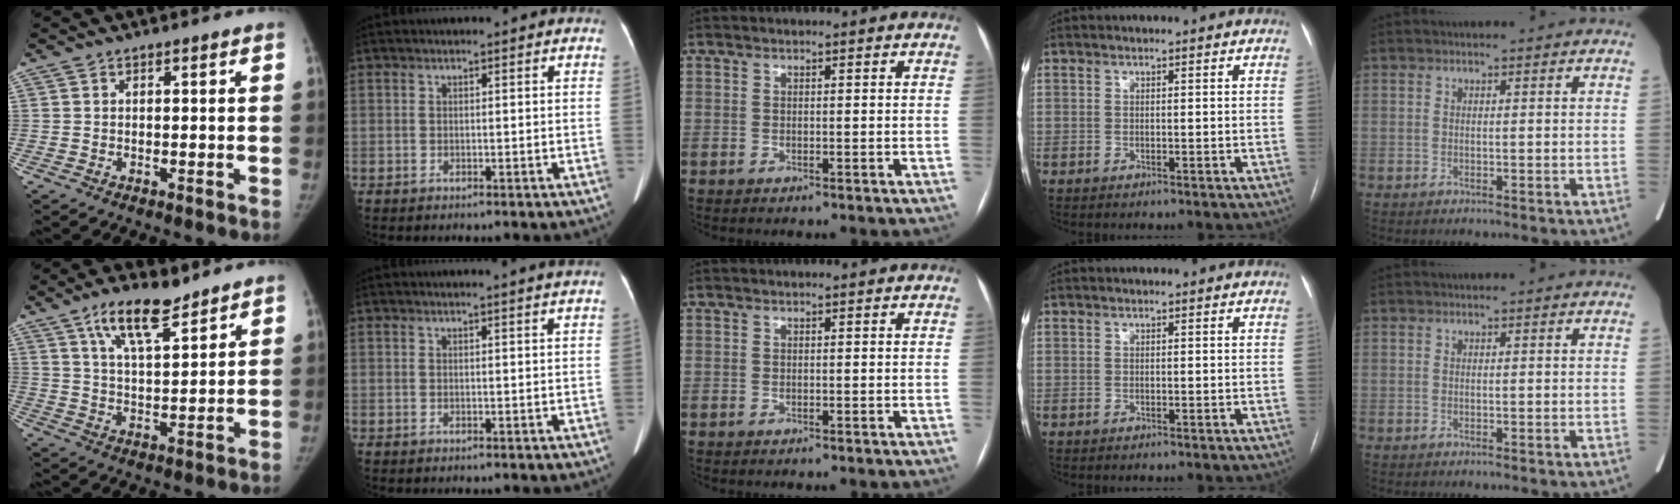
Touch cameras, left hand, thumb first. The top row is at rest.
{"thumb": {"total": 10.4, "force": [7.0, 3.6, 6.8], "torque": [-0.103, -0.036, 0.127]}, "index": {"total": 1.6, "force": [1.4, -0.5, 0.6], "torque": [-0.018, -0.007, 0.021]}}